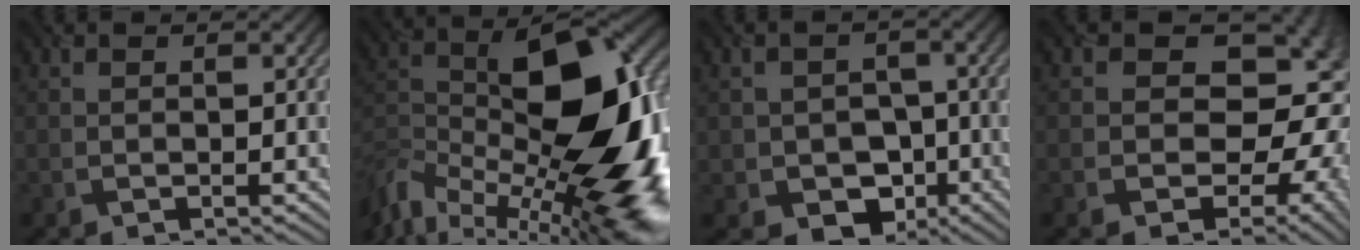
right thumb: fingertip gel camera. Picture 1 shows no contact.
{"total": 18.0, "force": [-4.1, 9.9, 14.5], "torque": [-0.271, -0.019, -0.065]}
{"total": 7.0, "force": [-2.8, 5.9, 2.4], "torque": [-0.044, -0.019, -0.052]}
{"total": 15.5, "force": [-1.9, 12.4, 9.1], "torque": [-0.112, 0.000, -0.046]}